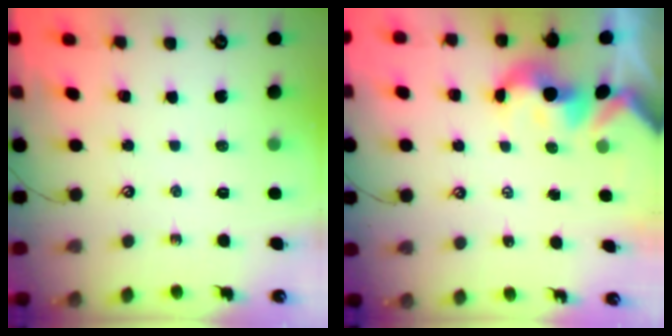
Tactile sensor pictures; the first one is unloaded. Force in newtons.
{"total": 2.4, "press": 2.4, "slide": 0.2}